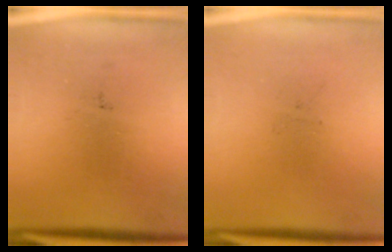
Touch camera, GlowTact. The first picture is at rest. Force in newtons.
{"total": 0.0}